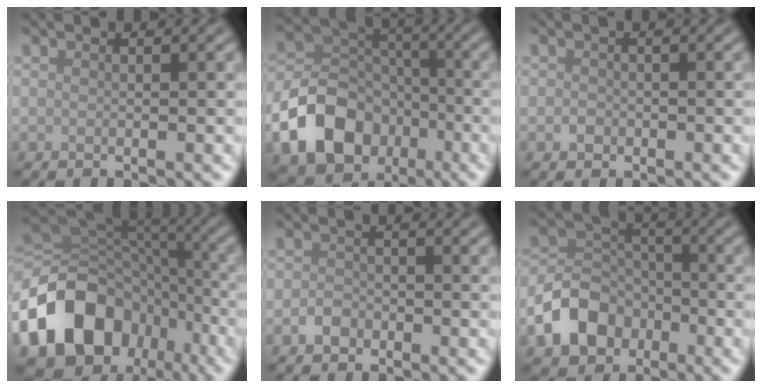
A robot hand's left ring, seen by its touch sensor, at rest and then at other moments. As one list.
[{"total": 10.0, "force": [-4.7, 7.2, 5.1], "torque": [-0.095, -0.009, -0.094]}, {"total": 0.9, "force": [-0.4, 0.7, 0.3], "torque": [-0.003, -0.001, -0.009]}, {"total": 15.8, "force": [-6.8, 11.8, 7.9], "torque": [-0.170, -0.007, -0.125]}, {"total": 1.6, "force": [-1.0, 1.2, 0.6], "torque": [-0.007, 0.004, -0.022]}, {"total": 6.1, "force": [-3.0, 4.6, 2.8], "torque": [-0.050, -0.001, -0.065]}]